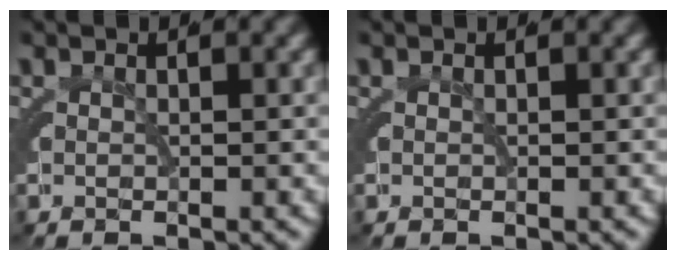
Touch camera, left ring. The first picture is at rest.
{"total": 0.0}